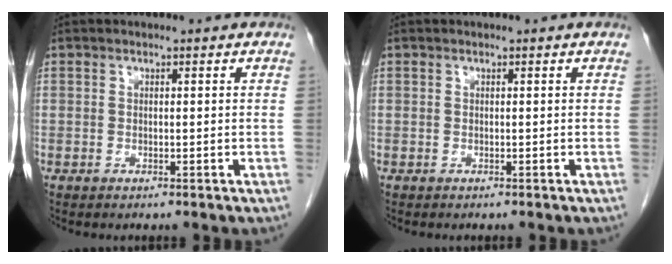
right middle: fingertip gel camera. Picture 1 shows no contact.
{"total": 0.0}